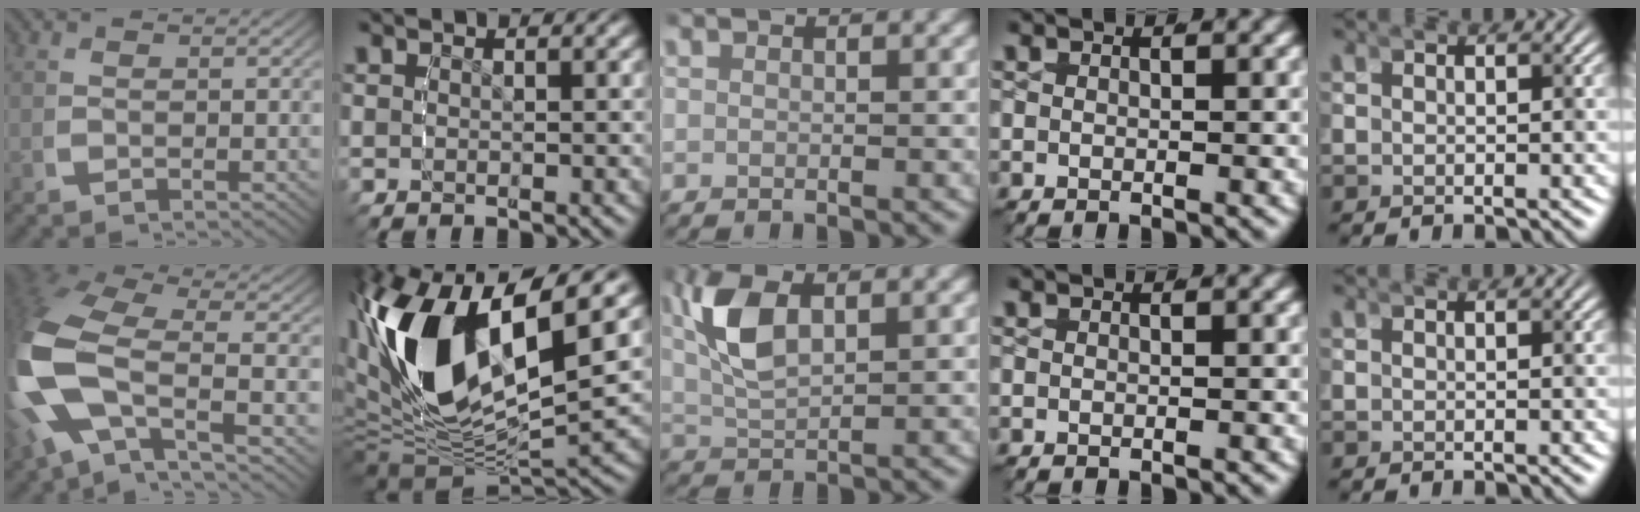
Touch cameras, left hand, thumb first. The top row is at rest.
{"thumb": {"total": 11.9, "force": [-1.3, 7.8, 8.9], "torque": [-0.253, -0.041, -0.002]}, "index": {"total": 15.8, "force": [1.2, 9.3, 12.7], "torque": [-0.278, -0.029, 0.024]}, "middle": {"total": 5.3, "force": [1.6, 2.6, 4.4], "torque": [-0.107, 0.002, 0.031]}}